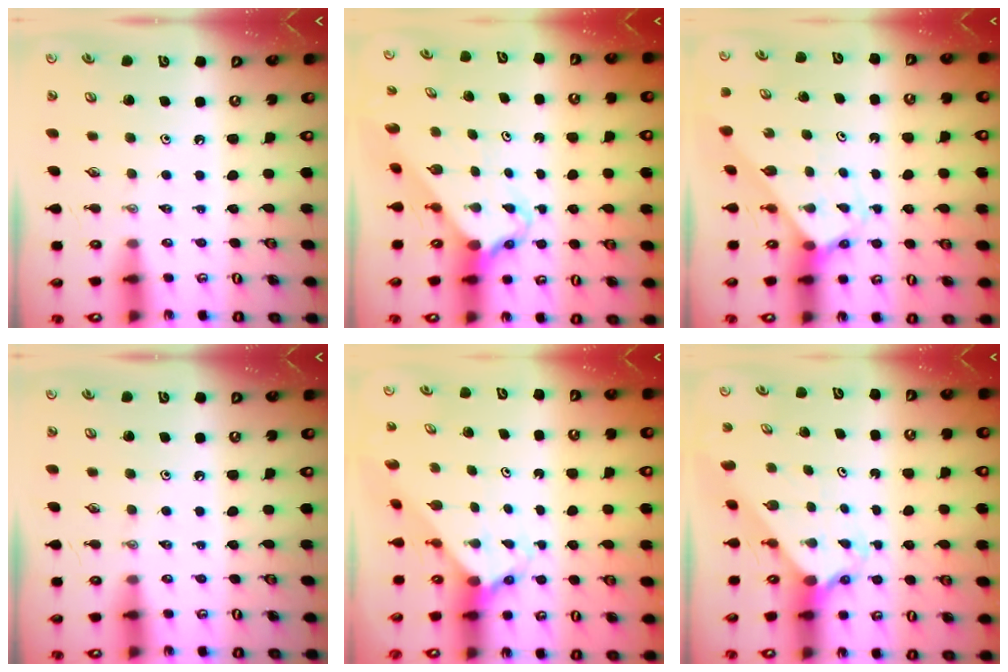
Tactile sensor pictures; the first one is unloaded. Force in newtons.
{"total": 2.8, "press": 2.8, "slide": 0.2}
{"total": 3.0, "press": 3.0, "slide": 0.2}
{"total": 0.0}
{"total": 3.4, "press": 3.4, "slide": 0.3}
{"total": 2.2, "press": 2.2, "slide": 0.2}